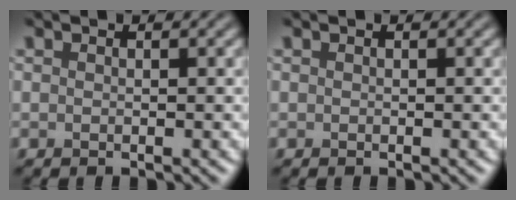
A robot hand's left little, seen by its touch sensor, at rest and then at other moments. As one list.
[{"total": 0.0}]